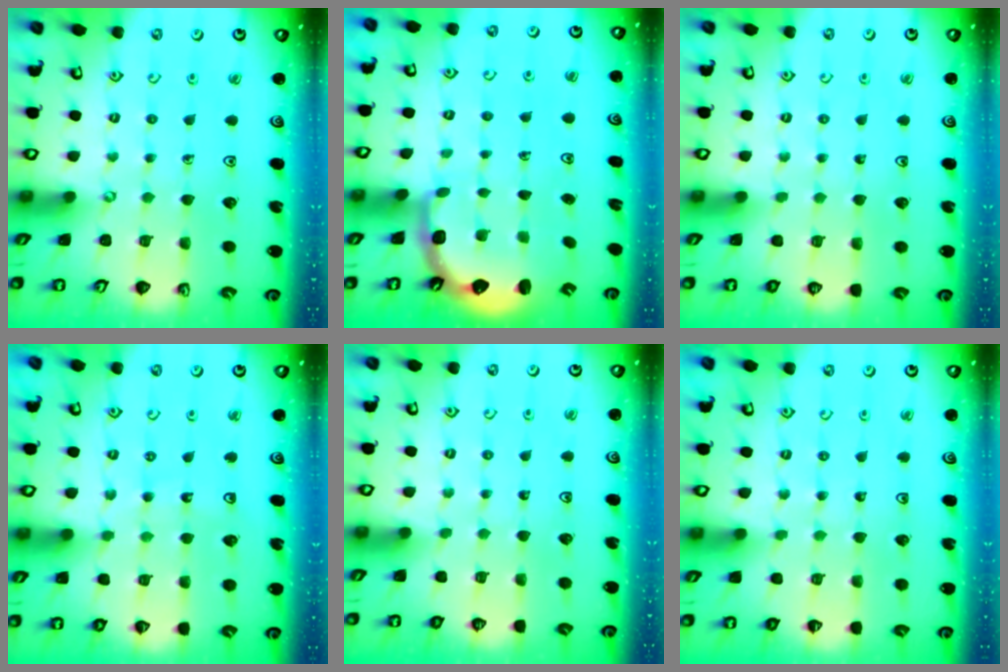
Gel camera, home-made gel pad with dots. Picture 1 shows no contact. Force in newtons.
{"total": 2.8, "press": 2.0, "slide": 2.0}
{"total": 0.0}
{"total": 7.1, "press": 6.6, "slide": 2.6}
{"total": 0.0}
{"total": 2.2, "press": 2.1, "slide": 0.5}